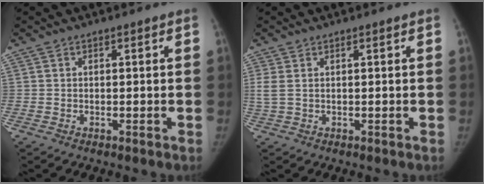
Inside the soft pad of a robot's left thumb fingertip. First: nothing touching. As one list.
[{"total": 2.4, "force": [0.5, 1.3, 1.9], "torque": [-0.066, 0.007, 0.017]}]